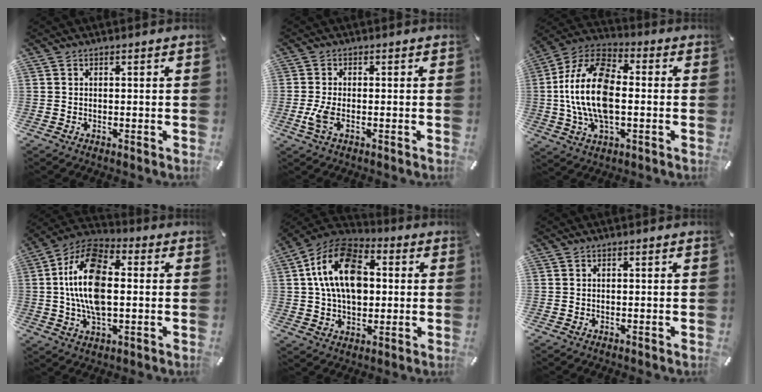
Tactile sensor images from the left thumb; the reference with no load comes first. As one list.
[{"total": 3.8, "force": [-1.0, 1.6, 3.3], "torque": [-0.074, 0.001, -0.021]}, {"total": 17.3, "force": [-0.9, 9.8, 14.3], "torque": [-0.305, 0.003, -0.018]}, {"total": 15.3, "force": [0.6, 8.5, 12.8], "torque": [-0.276, -0.005, 0.005]}, {"total": 16.2, "force": [2.4, 11.5, 11.2], "torque": [-0.223, 0.011, 0.040]}, {"total": 0.0}]